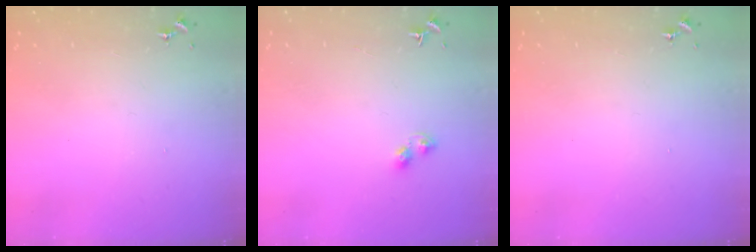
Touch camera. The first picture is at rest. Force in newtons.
{"total": 3.5, "press": 3.4, "slide": 0.5}
{"total": 0.0}